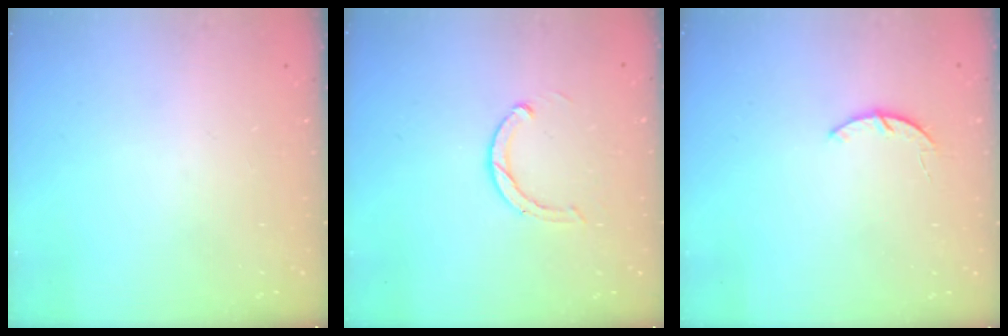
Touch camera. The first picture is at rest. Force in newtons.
{"total": 2.9, "press": 2.9, "slide": 0.4}
{"total": 3.2, "press": 3.2, "slide": 0.4}